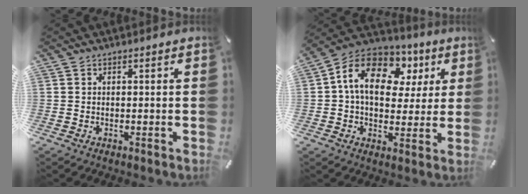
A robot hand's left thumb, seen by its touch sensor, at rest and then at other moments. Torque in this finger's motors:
{"motor_torque": [0.39, 1.00, 1.52, -1.25, 0.47]}